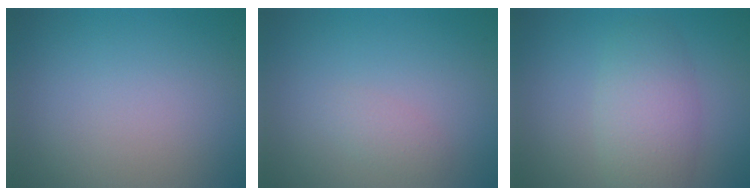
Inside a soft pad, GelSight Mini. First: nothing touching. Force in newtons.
{"total": 1.2, "press": 1.2, "slide": 0.1}
{"total": 4.2, "press": 4.2, "slide": 0.1}